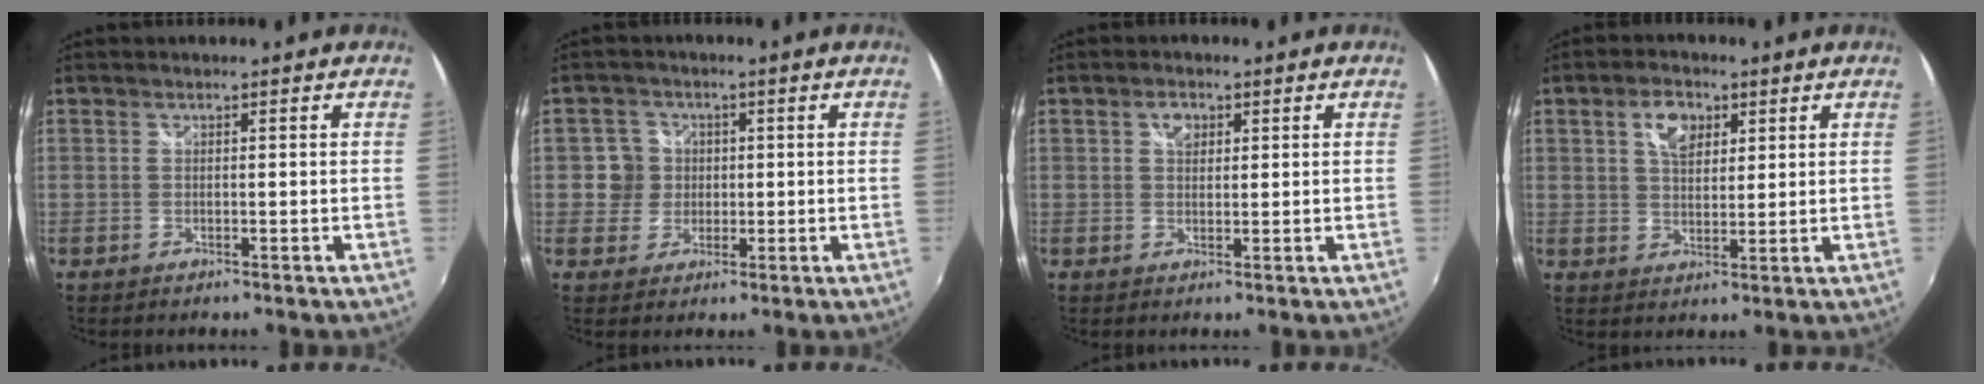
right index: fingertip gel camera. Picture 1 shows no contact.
{"total": 4.5, "force": [-0.1, 4.4, 0.3], "torque": [0.007, 0.006, -0.006]}
{"total": 2.6, "force": [1.0, 1.8, 1.5], "torque": [-0.022, 0.006, 0.015]}
{"total": 5.8, "force": [2.5, 3.5, 3.9], "torque": [-0.061, 0.015, 0.045]}